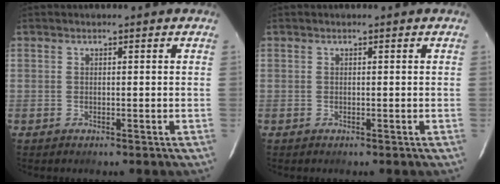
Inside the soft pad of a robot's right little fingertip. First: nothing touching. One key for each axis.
{"total": 0.0}